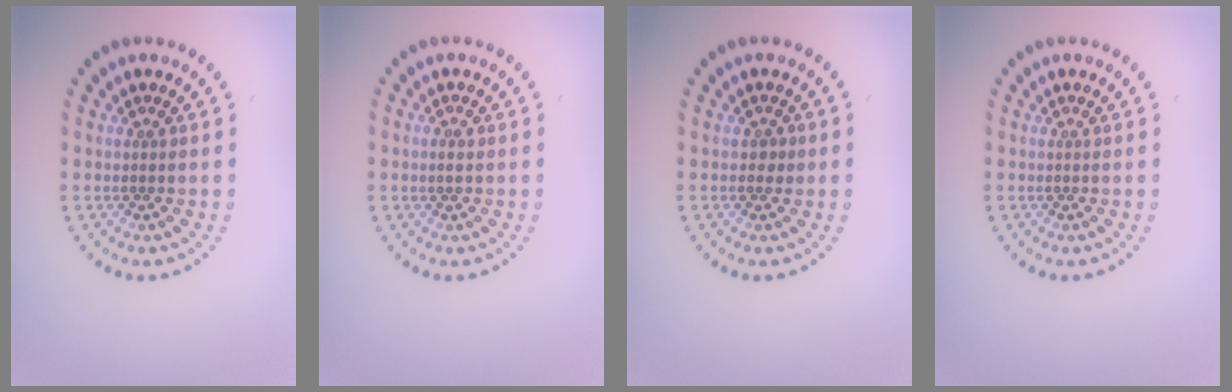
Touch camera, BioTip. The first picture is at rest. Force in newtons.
{"total": 1.0, "press": 0.9, "slide": 0.2}
{"total": 0.9, "press": 0.8, "slide": 0.3}
{"total": 0.0}